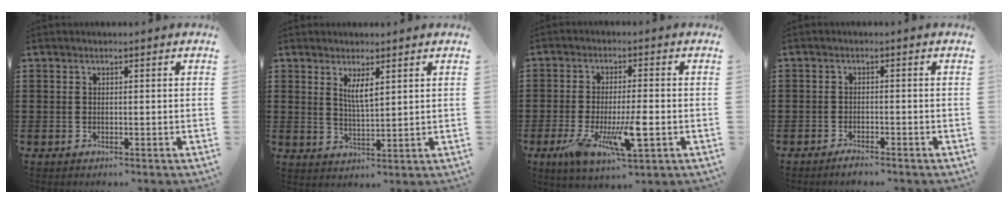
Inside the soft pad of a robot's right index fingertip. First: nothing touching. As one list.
[{"total": 3.5, "force": [1.7, 0.9, 2.9], "torque": [-0.061, 0.004, 0.029]}, {"total": 10.3, "force": [-3.2, 3.1, 9.3], "torque": [-0.175, -0.019, -0.052]}, {"total": 1.6, "force": [-1.6, 0.1, 0.4], "torque": [-0.010, 0.000, -0.030]}]